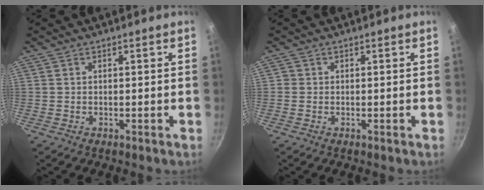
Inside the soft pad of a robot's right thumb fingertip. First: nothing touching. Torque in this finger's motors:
{"motor_torque": [-0.59, 0.43, 0.02, 0.20, -0.04]}